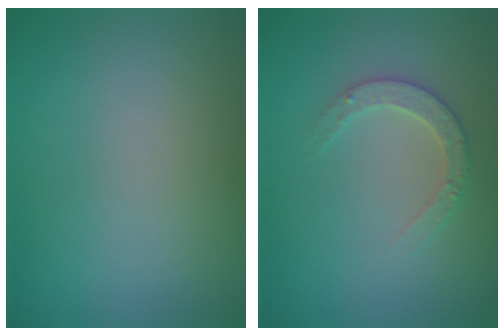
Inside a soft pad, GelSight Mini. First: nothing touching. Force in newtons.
{"total": 2.4, "press": 2.3, "slide": 0.5}